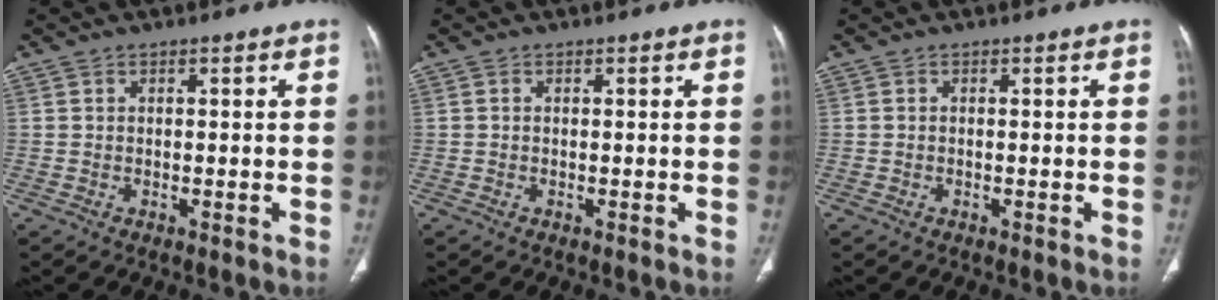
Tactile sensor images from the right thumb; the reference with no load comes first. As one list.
[{"total": 0.0}, {"total": 0.0}]